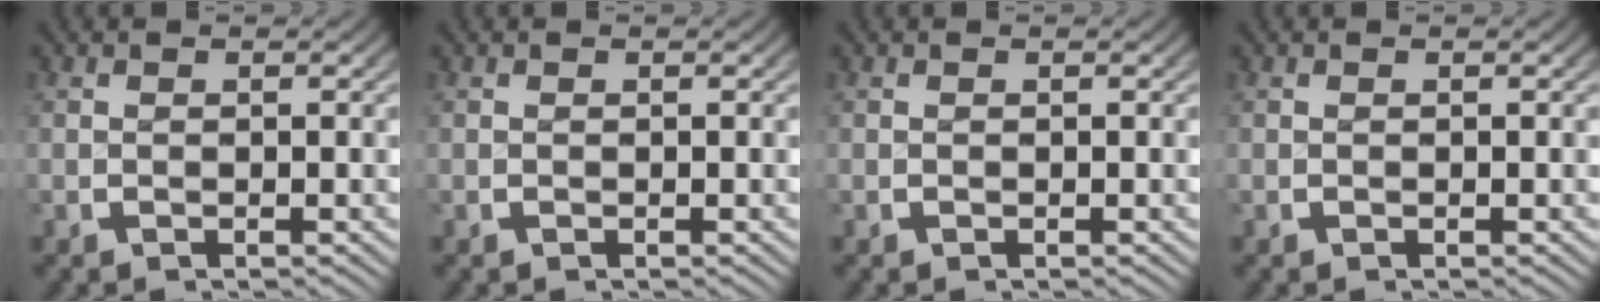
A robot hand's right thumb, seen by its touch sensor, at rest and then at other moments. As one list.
[{"total": 0.0}, {"total": 0.0}, {"total": 0.0}]